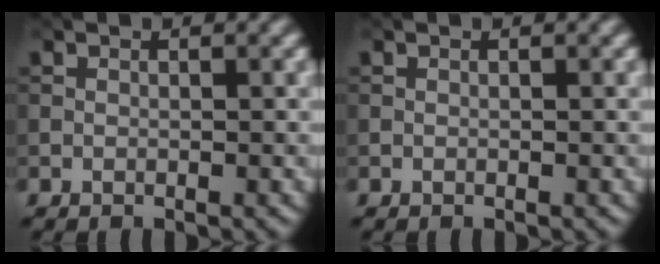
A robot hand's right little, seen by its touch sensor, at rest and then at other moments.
{"total": 0.0}